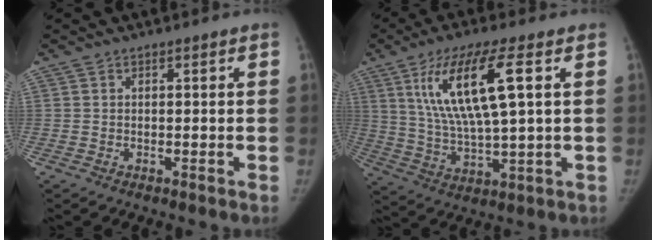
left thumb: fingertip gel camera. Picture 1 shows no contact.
{"total": 15.0, "force": [4.8, 3.2, 13.9], "torque": [-0.283, -0.009, 0.093]}